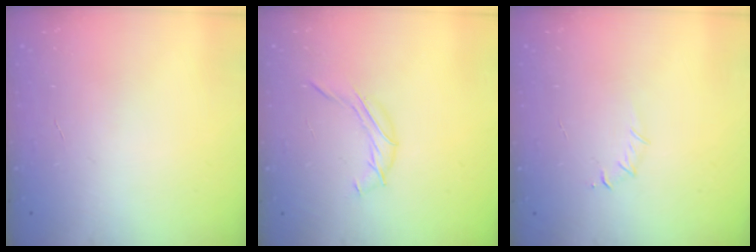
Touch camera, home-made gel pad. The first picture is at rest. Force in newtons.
{"total": 7.4, "press": 7.3, "slide": 1.3}
{"total": 4.3, "press": 4.0, "slide": 1.4}